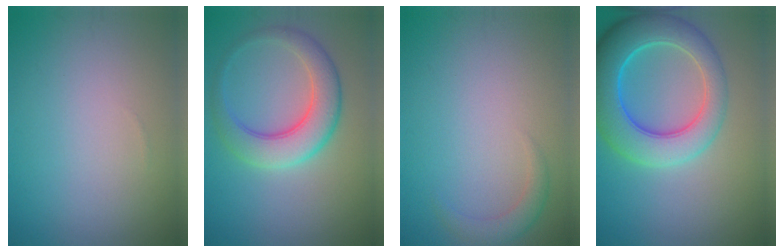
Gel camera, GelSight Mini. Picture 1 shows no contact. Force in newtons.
{"total": 5.5, "press": 5.5, "slide": 0.2}
{"total": 1.8, "press": 1.8, "slide": 0.3}
{"total": 8.4, "press": 8.3, "slide": 0.3}